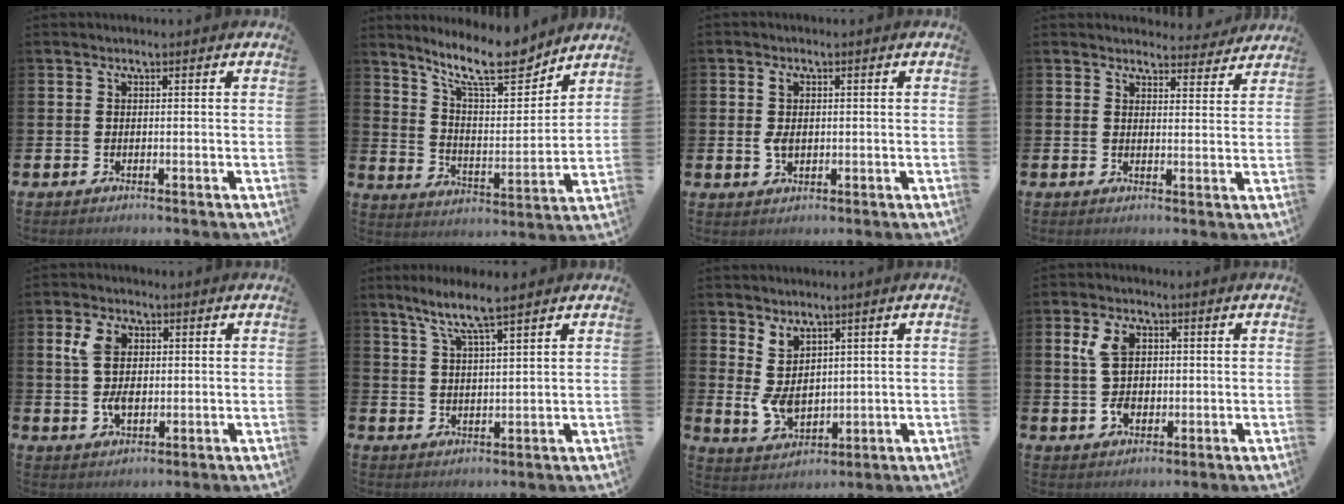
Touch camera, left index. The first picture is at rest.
{"total": 12.3, "force": [10.3, 3.0, 6.1], "torque": [-0.123, -0.060, 0.180]}
{"total": 2.9, "force": [0.6, 2.0, 1.9], "torque": [-0.030, 0.005, 0.006]}
{"total": 3.5, "force": [3.4, 0.8, 0.0], "torque": [0.000, -0.023, 0.060]}
{"total": 5.5, "force": [1.4, 3.6, 4.0], "torque": [-0.065, 0.007, 0.020]}
{"total": 6.4, "force": [5.5, 0.2, 3.4], "torque": [-0.078, -0.017, 0.096]}
{"total": 5.0, "force": [1.9, 3.6, 2.9], "torque": [-0.060, 0.003, 0.038]}
{"total": 6.0, "force": [1.3, 4.0, 4.2], "torque": [-0.087, 0.009, 0.018]}